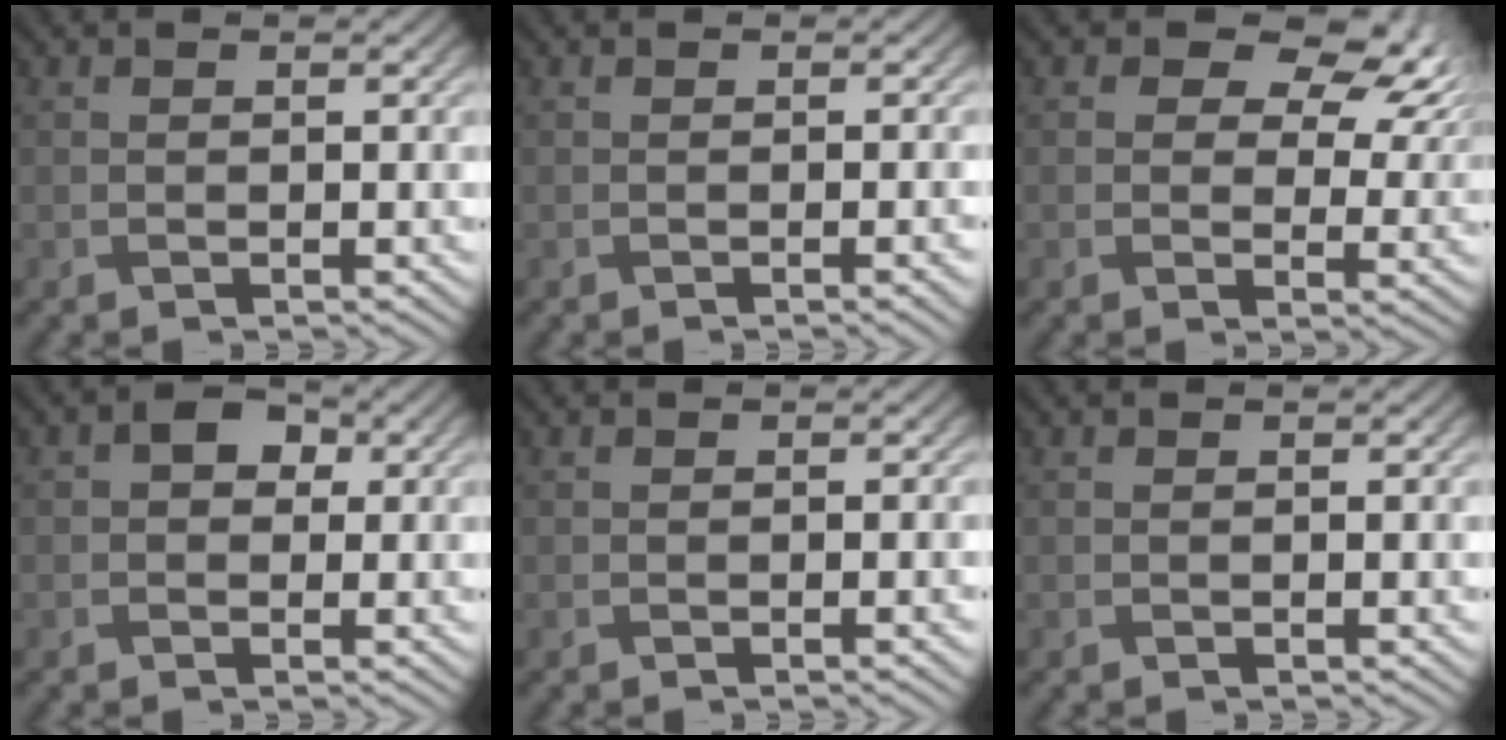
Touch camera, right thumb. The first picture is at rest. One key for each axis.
{"total": 1.4, "fx": -0.4, "fy": 0.2, "fz": 1.3, "tx": -0.015, "ty": 0.001, "tz": -0.008}
{"total": 9.7, "fx": 4.9, "fy": 6.0, "fz": 5.9, "tx": -0.080, "ty": 0.002, "tz": 0.073}
{"total": 3.0, "fx": 0.5, "fy": 2.4, "fz": 1.7, "tx": -0.023, "ty": 0.005, "tz": -0.001}
{"total": 0.6, "fx": -0.2, "fy": 0.1, "fz": 0.6, "tx": -0.007, "ty": 0.001, "tz": -0.004}
{"total": 0.0}